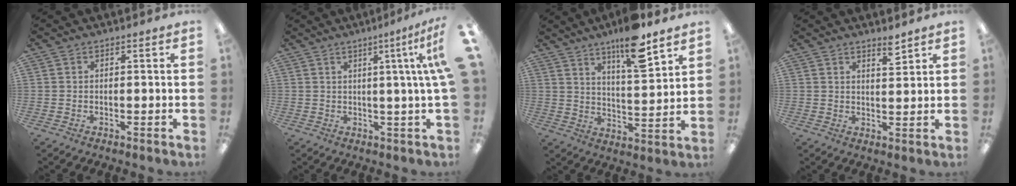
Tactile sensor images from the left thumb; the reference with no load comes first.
{"total": 6.5, "force": [1.8, -0.5, 6.3], "torque": [-0.093, -0.013, 0.025]}
{"total": 12.9, "force": [9.6, 2.8, 8.2], "torque": [-0.126, -0.056, 0.159]}
{"total": 4.0, "force": [3.4, 0.7, 2.0], "torque": [-0.024, -0.022, 0.054]}